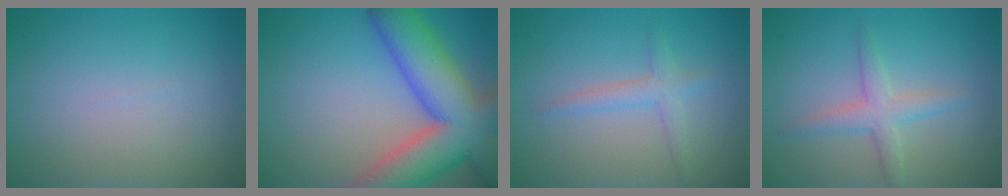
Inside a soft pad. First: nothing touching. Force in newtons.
{"total": 12.9, "press": 12.9, "slide": 1.0}
{"total": 2.0, "press": 2.0, "slide": 0.1}
{"total": 2.7, "press": 2.7, "slide": 0.1}